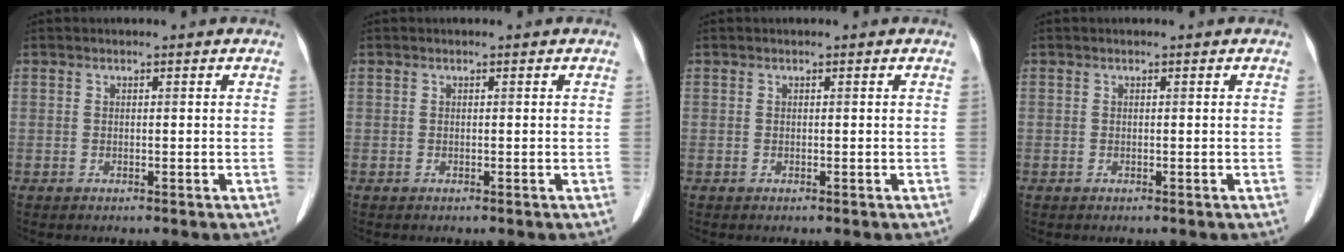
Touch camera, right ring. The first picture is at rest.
{"total": 0.0}
{"total": 0.0}
{"total": 0.0}